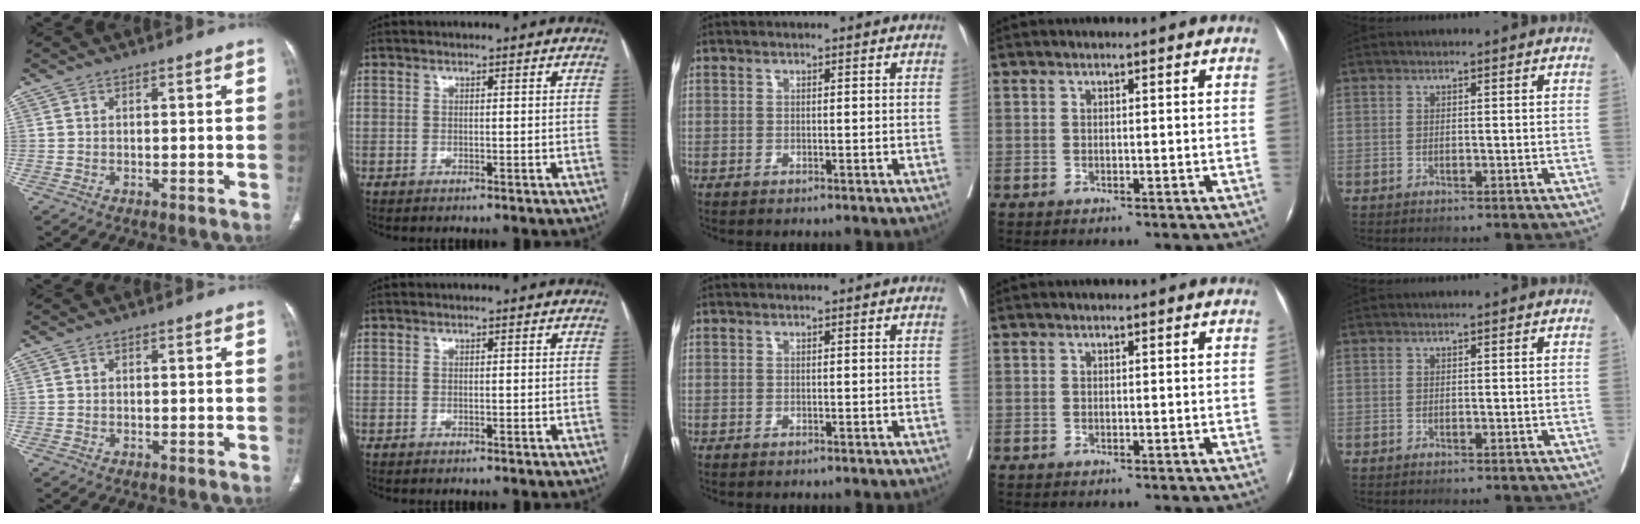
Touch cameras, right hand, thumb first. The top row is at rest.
{}